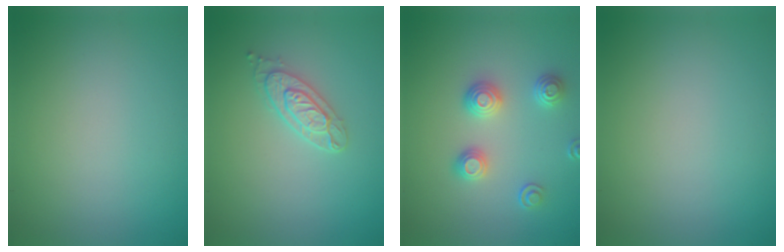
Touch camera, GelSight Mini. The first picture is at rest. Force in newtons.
{"total": 2.6, "press": 2.4, "slide": 1.1}
{"total": 3.0, "press": 2.6, "slide": 1.3}
{"total": 0.0}